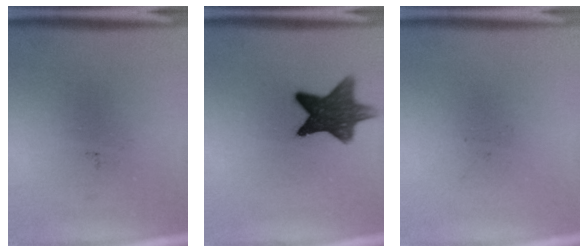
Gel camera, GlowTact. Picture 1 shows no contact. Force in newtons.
{"total": 10.7}
{"total": 0.0}